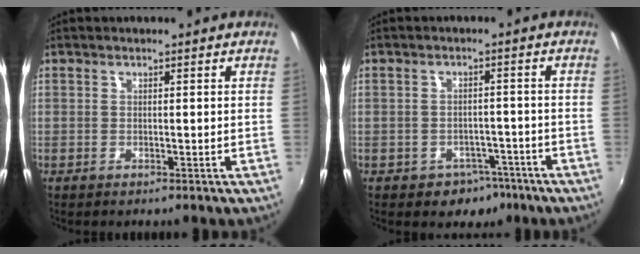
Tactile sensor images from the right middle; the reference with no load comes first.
{"total": 5.4, "force": [-3.3, 4.1, 1.3], "torque": [-0.031, 0.012, -0.033]}